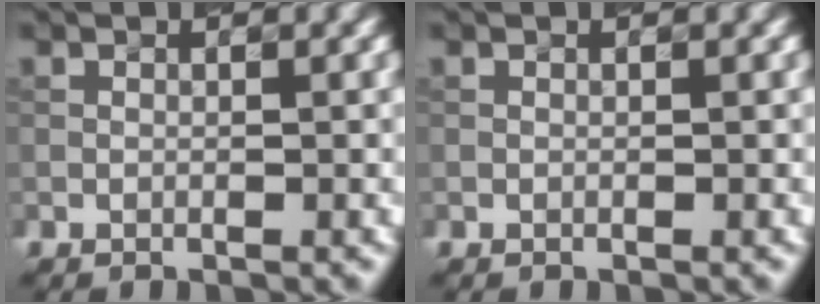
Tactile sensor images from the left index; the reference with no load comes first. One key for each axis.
{"total": 0.0}